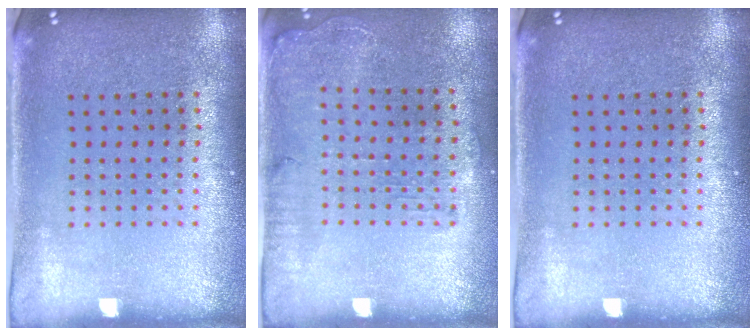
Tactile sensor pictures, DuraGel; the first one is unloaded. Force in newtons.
{"total": 1.3, "press": 1.3, "slide": 0.3}
{"total": 0.0}